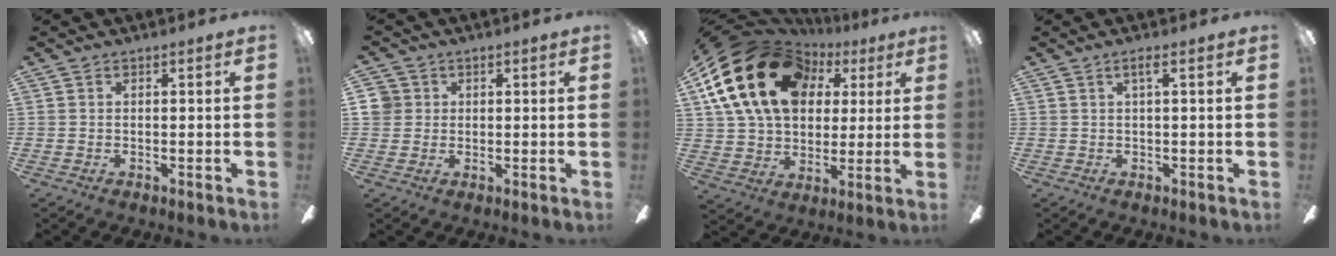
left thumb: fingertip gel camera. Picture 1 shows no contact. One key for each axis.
{"total": 3.9, "fx": 1.0, "fy": 3.7, "fz": 1.0, "tx": -0.019, "ty": 0.009, "tz": 0.018}
{"total": 26.2, "fx": 10.1, "fy": 18.2, "fz": 16.0, "tx": -0.303, "ty": -0.028, "tz": 0.184}
{"total": 1.8, "fx": 0.8, "fy": 0.1, "fz": 1.6, "tx": -0.033, "ty": 0.003, "tz": 0.013}